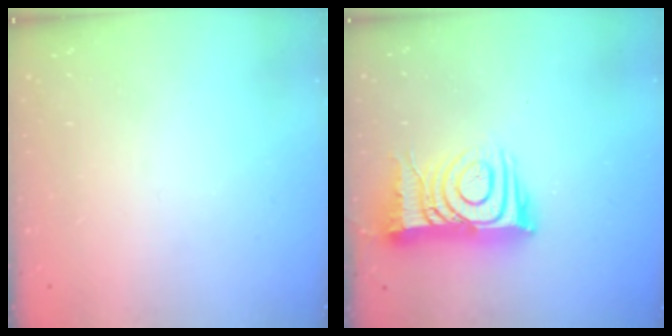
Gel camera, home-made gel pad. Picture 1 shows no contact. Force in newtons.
{"total": 14.0, "press": 14.0, "slide": 1.0}